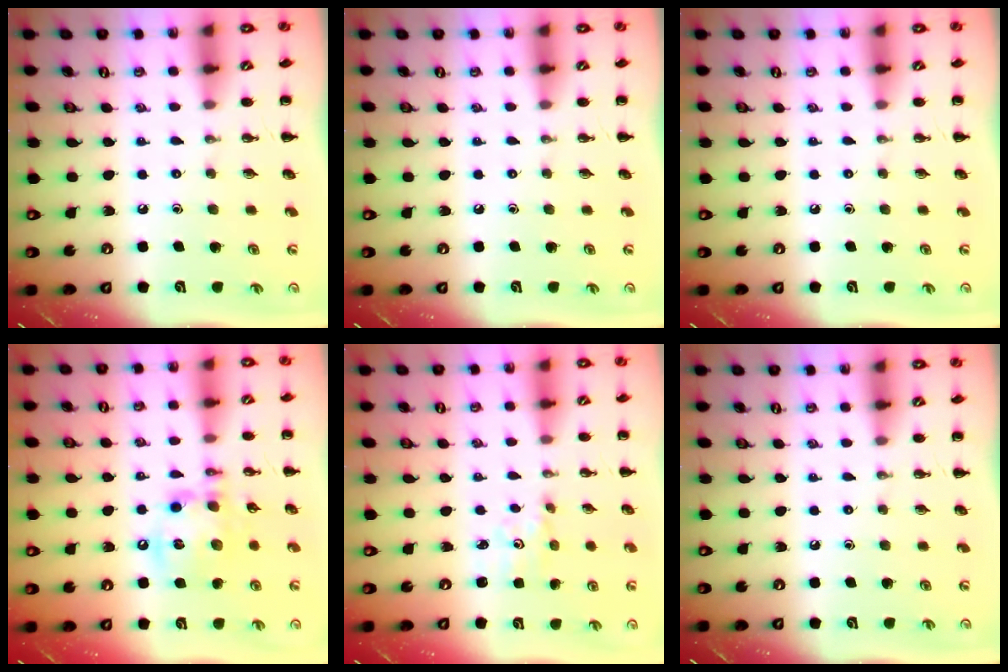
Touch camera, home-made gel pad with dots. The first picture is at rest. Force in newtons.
{"total": 0.0}
{"total": 0.0}
{"total": 13.2, "press": 13.0, "slide": 2.1}
{"total": 1.8, "press": 1.7, "slide": 0.5}
{"total": 0.0}